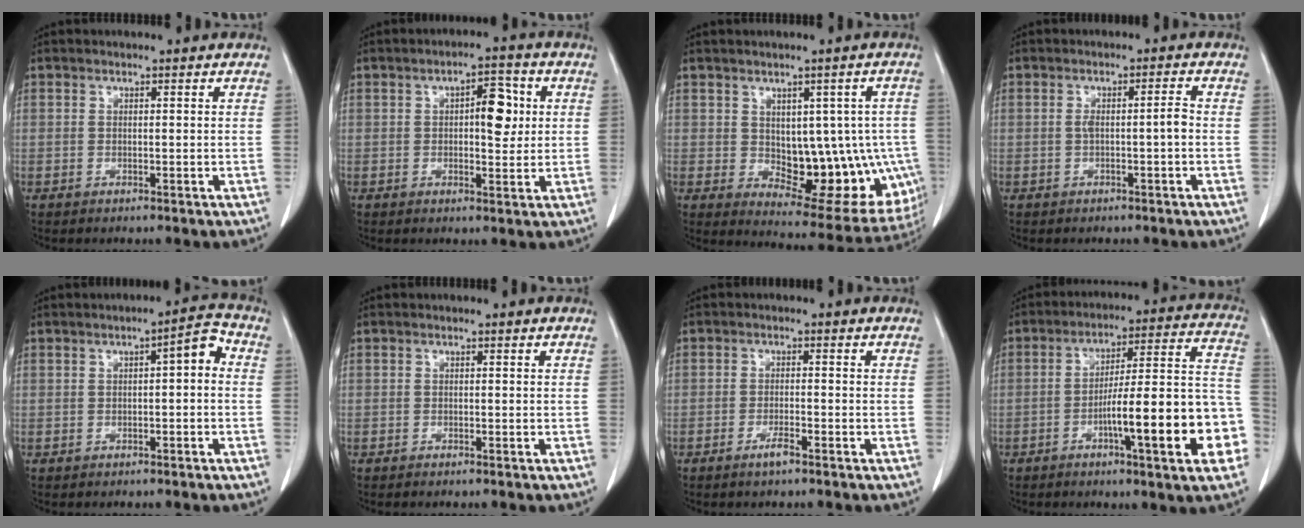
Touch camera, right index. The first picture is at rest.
{"total": 6.0, "force": [1.0, 2.4, 5.4], "torque": [-0.076, 0.010, 0.014]}
{"total": 15.9, "force": [-1.8, 8.4, 13.4], "torque": [-0.131, 0.012, 0.001]}
{"total": 2.9, "force": [-0.4, 0.2, 2.9], "torque": [-0.053, 0.008, -0.005]}
{"total": 3.9, "force": [0.1, 1.0, 3.8], "torque": [-0.049, 0.021, -0.002]}
{"total": 0.5, "force": [-0.5, 0.0, 0.2], "torque": [-0.006, -0.001, -0.008]}
{"total": 2.3, "force": [-1.7, 0.1, 1.6], "torque": [-0.031, -0.001, -0.030]}
{"total": 18.6, "force": [-6.2, 1.9, 17.4], "torque": [-0.189, 0.028, -0.084]}